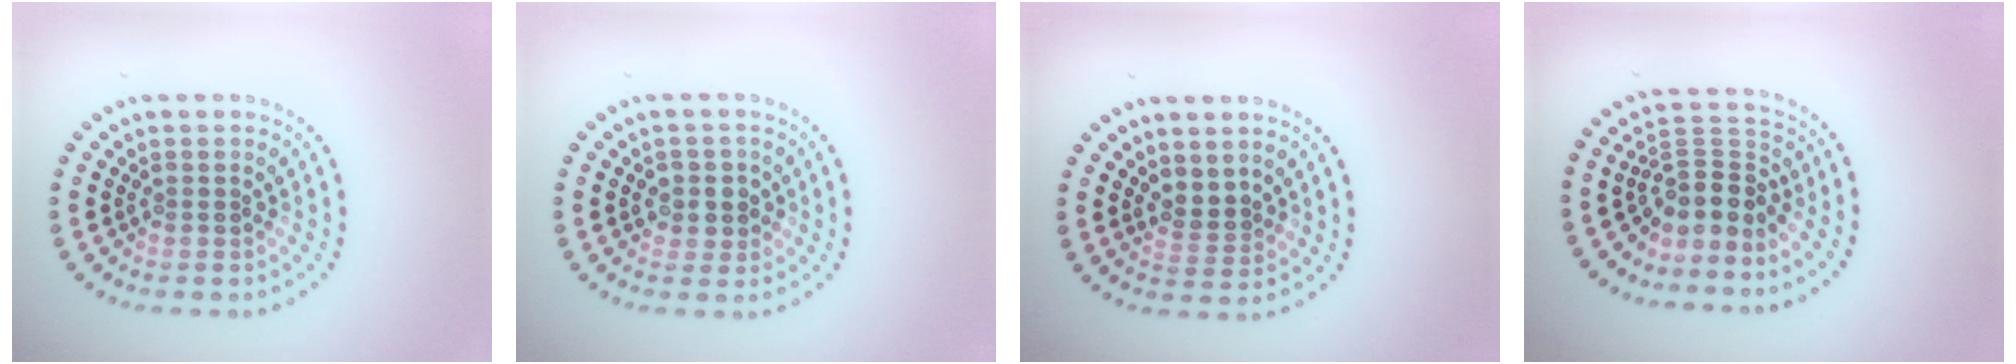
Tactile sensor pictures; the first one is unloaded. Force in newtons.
{"total": 2.2, "press": 2.1, "slide": 0.7}
{"total": 1.8, "press": 1.5, "slide": 0.9}
{"total": 3.5, "press": 2.5, "slide": 2.4}